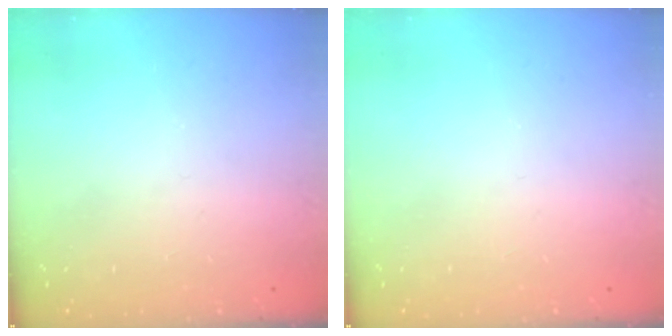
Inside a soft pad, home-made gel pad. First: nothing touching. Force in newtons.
{"total": 0.0}